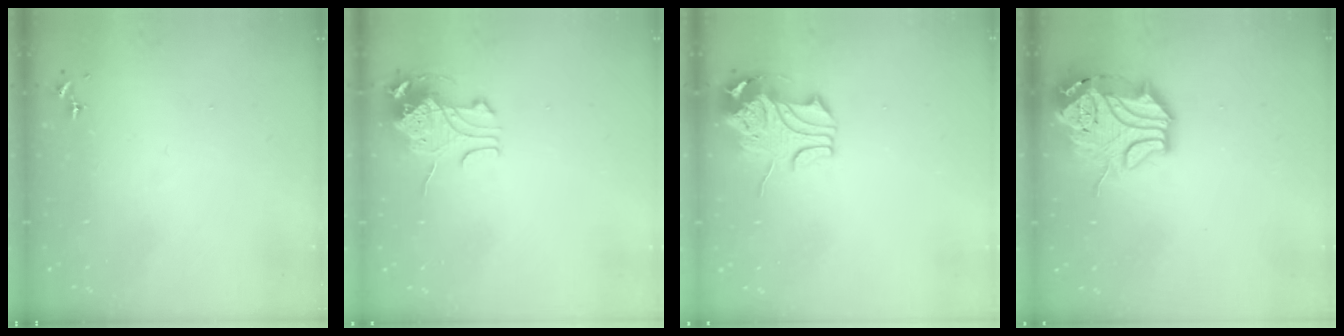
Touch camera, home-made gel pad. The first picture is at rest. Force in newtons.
{"total": 10.6, "press": 10.6, "slide": 0.9}
{"total": 9.7, "press": 9.6, "slide": 1.7}
{"total": 15.5, "press": 15.3, "slide": 2.3}